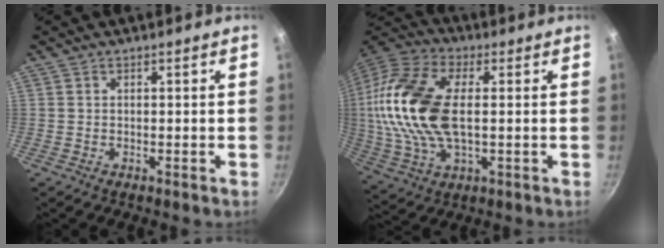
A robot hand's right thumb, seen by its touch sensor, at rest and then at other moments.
{"total": 20.8, "force": [1.6, 11.3, 17.4], "torque": [-0.350, 0.016, 0.022]}